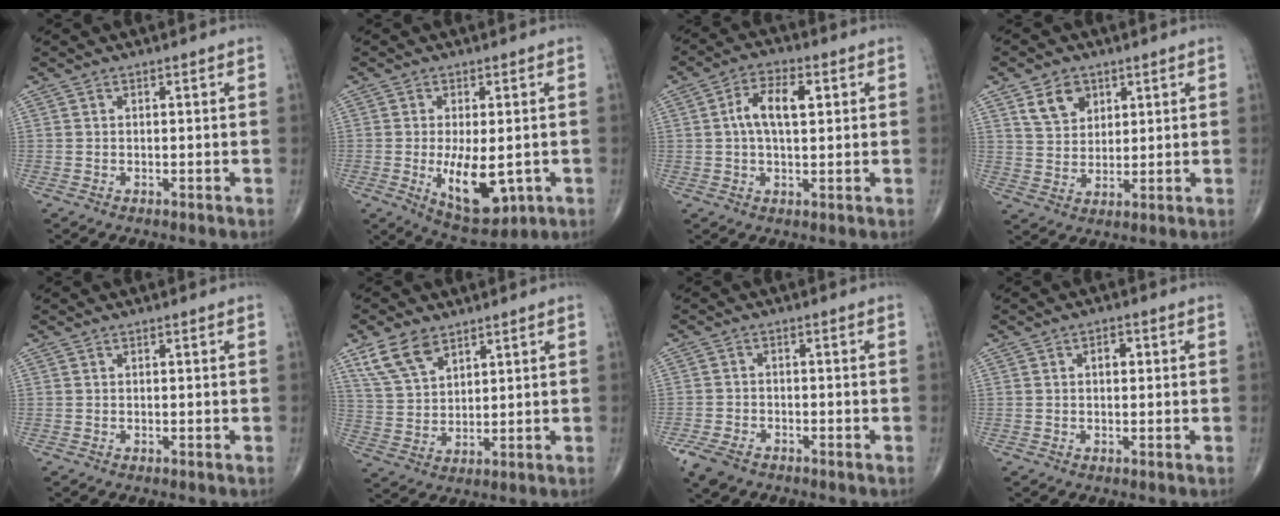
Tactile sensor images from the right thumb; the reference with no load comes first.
{"total": 10.6, "force": [-2.0, 4.8, 9.2], "torque": [-0.132, -0.018, -0.016]}
{"total": 7.8, "force": [1.6, 3.8, 6.6], "torque": [-0.122, 0.014, 0.025]}
{"total": 6.7, "force": [3.5, 4.8, 3.2], "torque": [-0.036, -0.019, 0.068]}
{"total": 0.0}
{"total": 8.5, "force": [5.4, 4.7, 4.6], "torque": [-0.079, -0.019, 0.114]}
{"total": 5.3, "force": [-3.5, 3.0, 2.6], "torque": [-0.059, 0.005, -0.064]}
{"total": 2.3, "force": [0.5, 1.4, 1.8], "torque": [-0.023, 0.007, 0.005]}